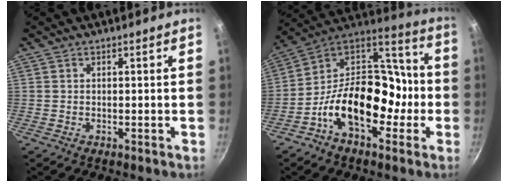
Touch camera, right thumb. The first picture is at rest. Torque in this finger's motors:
{"motor_torque": [2.51, 2.50, 1.38, -1.40, 0.19]}